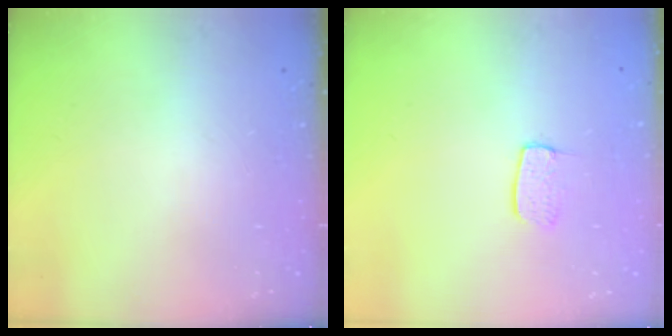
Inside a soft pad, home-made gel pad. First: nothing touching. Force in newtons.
{"total": 5.6, "press": 5.6, "slide": 0.2}